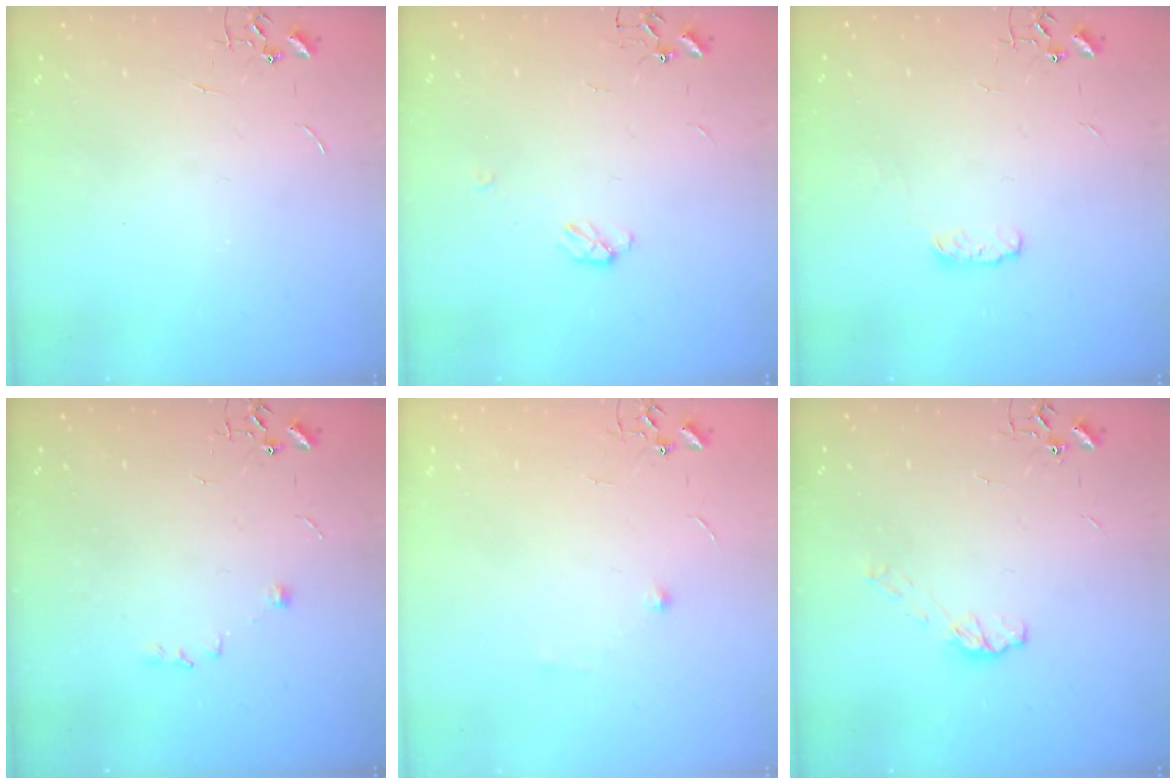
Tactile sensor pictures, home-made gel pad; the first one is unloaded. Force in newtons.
{"total": 3.9, "press": 3.9, "slide": 0.5}
{"total": 4.8, "press": 4.8, "slide": 0.7}
{"total": 6.1, "press": 6.0, "slide": 0.9}
{"total": 5.0, "press": 4.8, "slide": 1.3}
{"total": 5.4, "press": 5.4, "slide": 0.4}